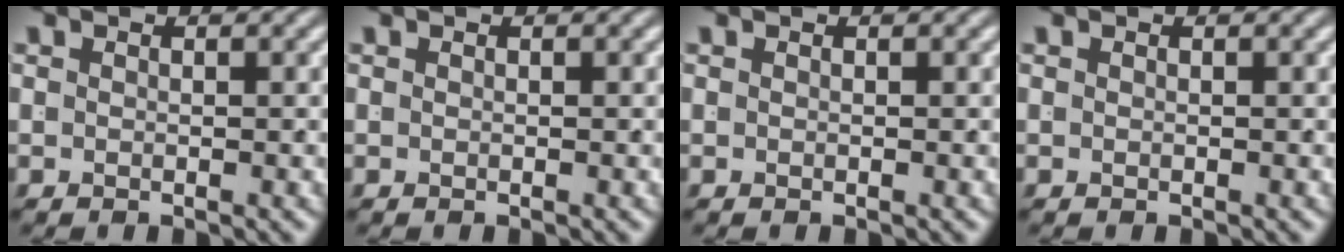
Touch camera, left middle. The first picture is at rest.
{"total": 0.0}
{"total": 0.0}
{"total": 0.0}